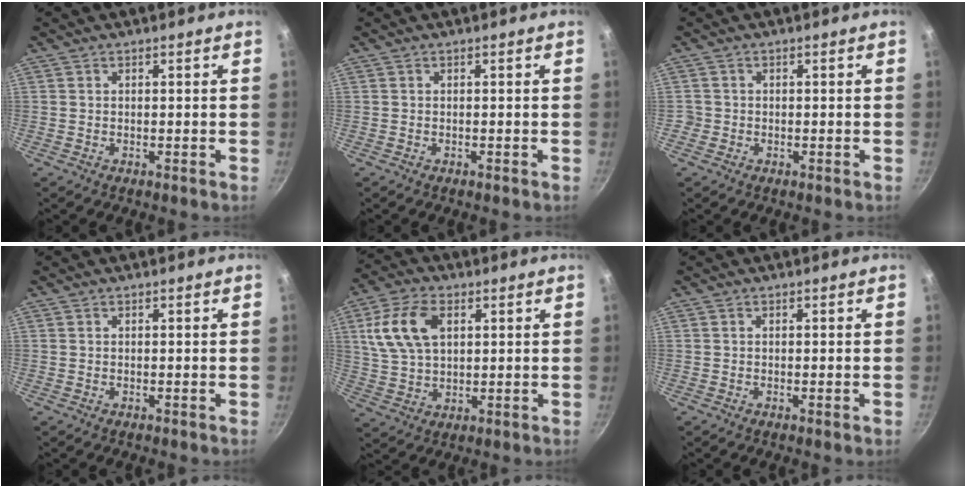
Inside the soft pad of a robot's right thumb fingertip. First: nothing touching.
{"total": 0.0}
{"total": 1.3, "force": [-0.5, 1.2, 0.1], "torque": [0.000, 0.004, -0.009]}
{"total": 0.0}
{"total": 12.0, "force": [3.6, 7.5, 8.7], "torque": [-0.156, 0.002, 0.069]}
{"total": 0.5, "force": [-0.2, 0.0, 0.5], "torque": [-0.008, -0.001, -0.006]}